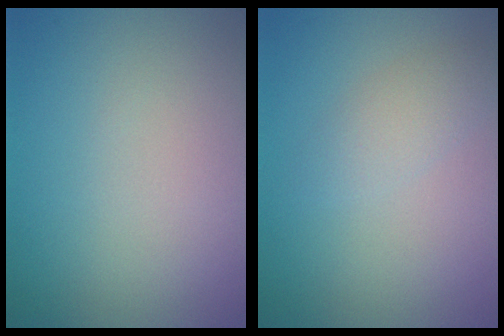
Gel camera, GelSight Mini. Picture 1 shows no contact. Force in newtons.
{"total": 1.7, "press": 1.7, "slide": 0.0}